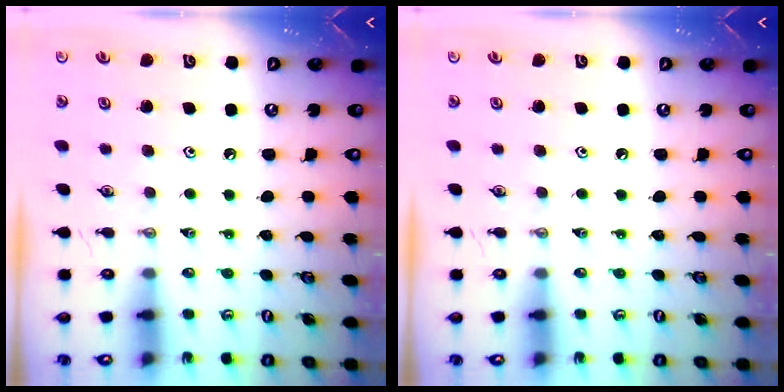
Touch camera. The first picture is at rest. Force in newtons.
{"total": 0.0}